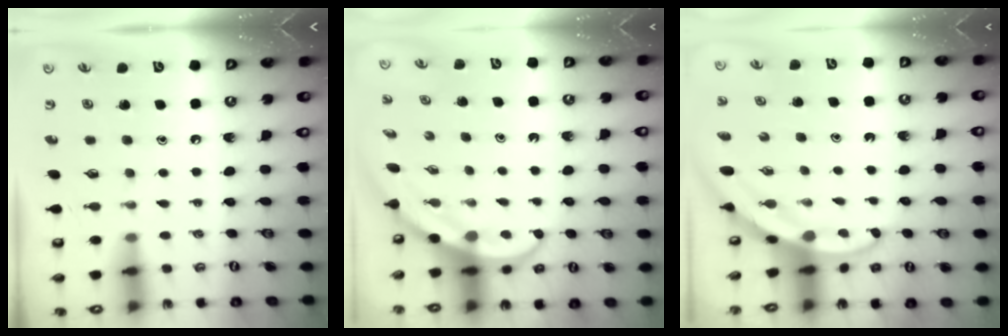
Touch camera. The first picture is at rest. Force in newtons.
{"total": 3.6, "press": 3.6, "slide": 0.2}
{"total": 3.8, "press": 3.8, "slide": 0.2}